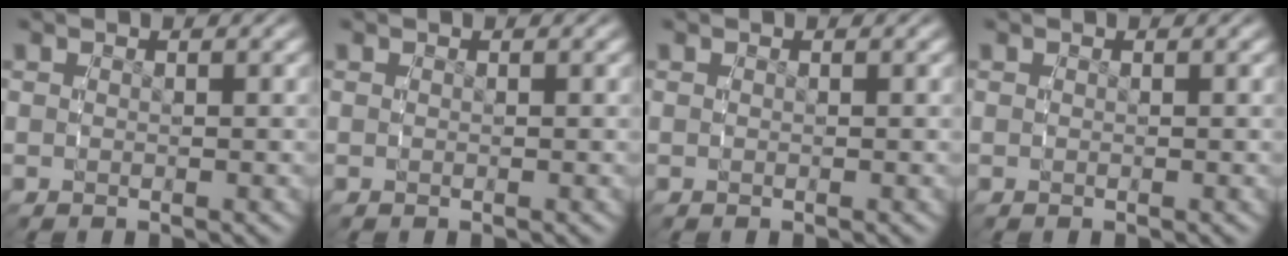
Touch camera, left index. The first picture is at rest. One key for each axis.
{"total": 0.0}
{"total": 0.0}
{"total": 0.0}